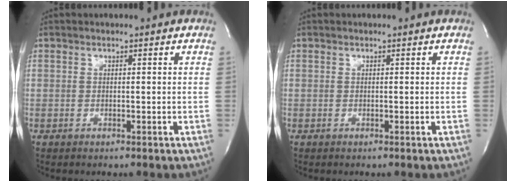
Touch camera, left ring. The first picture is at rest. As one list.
[{"total": 0.0}]